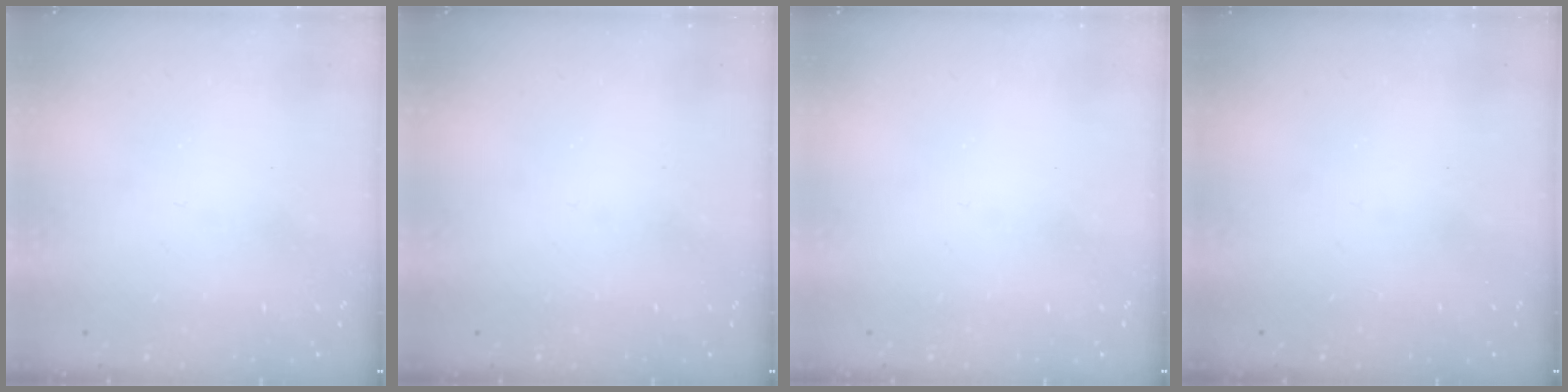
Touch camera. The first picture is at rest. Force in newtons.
{"total": 0.0}
{"total": 0.0}
{"total": 0.0}